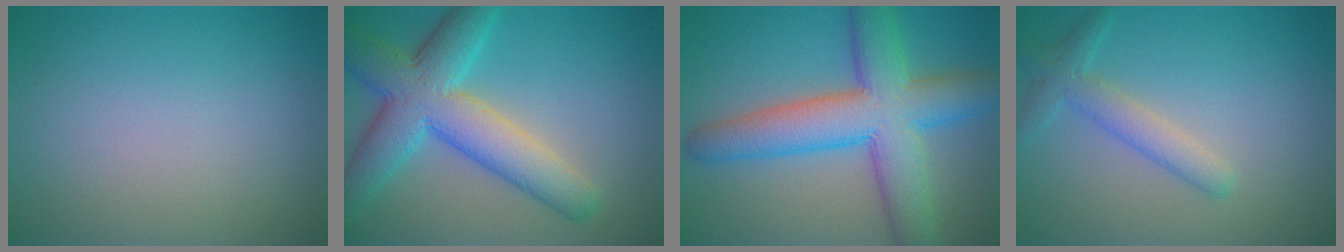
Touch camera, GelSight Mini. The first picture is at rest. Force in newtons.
{"total": 8.5, "press": 8.5, "slide": 0.2}
{"total": 9.5, "press": 9.5, "slide": 0.2}
{"total": 2.8, "press": 2.8, "slide": 0.1}